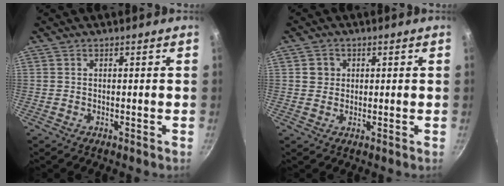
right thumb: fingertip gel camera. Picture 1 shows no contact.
{"total": 2.9, "force": [0.6, 2.7, 0.7], "torque": [0.004, 0.005, 0.008]}